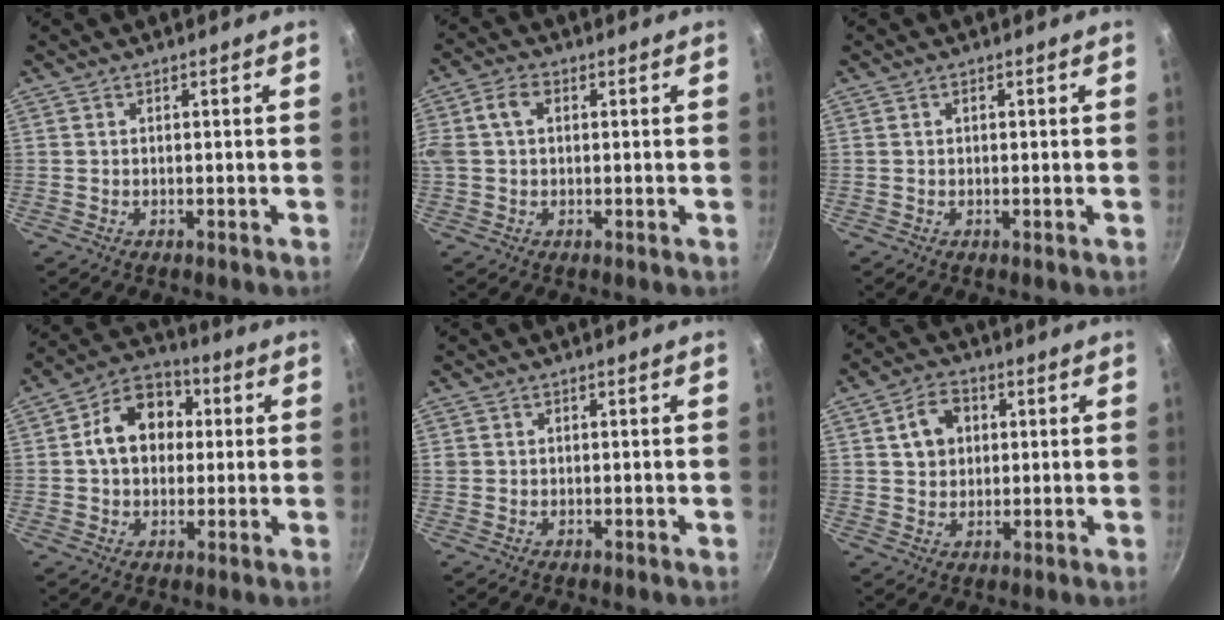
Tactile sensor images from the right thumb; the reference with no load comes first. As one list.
[{"total": 6.3, "force": [1.1, 4.1, 4.6], "torque": [-0.095, 0.018, 0.015]}, {"total": 0.5, "force": [0.0, 0.2, 0.5], "torque": [-0.012, 0.002, 0.000]}, {"total": 12.1, "force": [1.6, 9.2, 7.6], "torque": [-0.083, 0.024, 0.008]}, {"total": 0.5, "force": [0.1, 0.5, 0.1], "torque": [-0.001, 0.003, 0.001]}, {"total": 6.6, "force": [1.8, 5.2, 3.7], "torque": [-0.040, 0.007, 0.026]}]